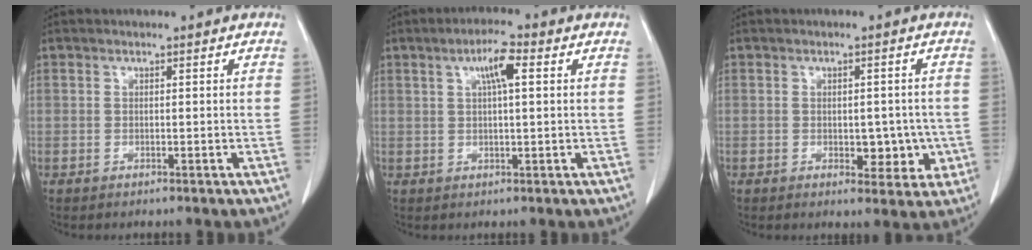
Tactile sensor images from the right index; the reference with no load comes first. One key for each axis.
{"total": 4.8, "fx": 1.8, "fy": 0.7, "fz": 4.4, "tx": -0.081, "ty": 0.009, "tz": 0.032}
{"total": 5.2, "fx": -0.8, "fy": 3.1, "fz": 4.1, "tx": -0.038, "ty": 0.004, "tz": -0.002}